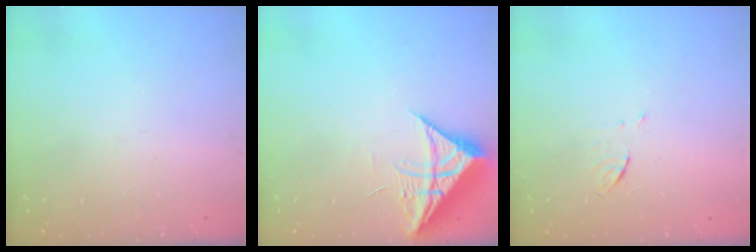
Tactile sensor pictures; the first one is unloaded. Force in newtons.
{"total": 9.4, "press": 9.3, "slide": 1.0}
{"total": 3.6, "press": 3.4, "slide": 1.4}